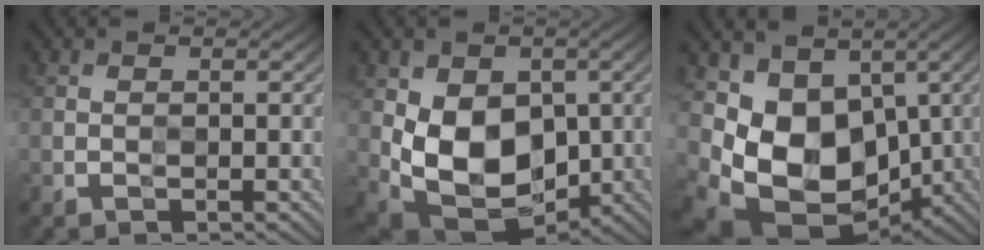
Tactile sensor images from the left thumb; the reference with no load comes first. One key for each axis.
{"total": 10.9, "fx": -0.4, "fy": 7.8, "fz": 7.7, "tx": -0.151, "ty": -0.026, "tz": -0.004}
{"total": 13.4, "fx": 0.1, "fy": 10.2, "fz": 8.8, "tx": -0.184, "ty": -0.037, "tz": 0.020}